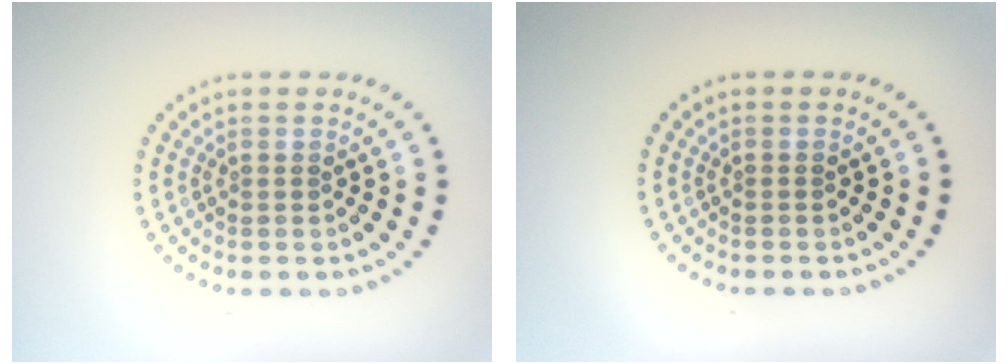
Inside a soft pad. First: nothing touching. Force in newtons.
{"total": 0.0}